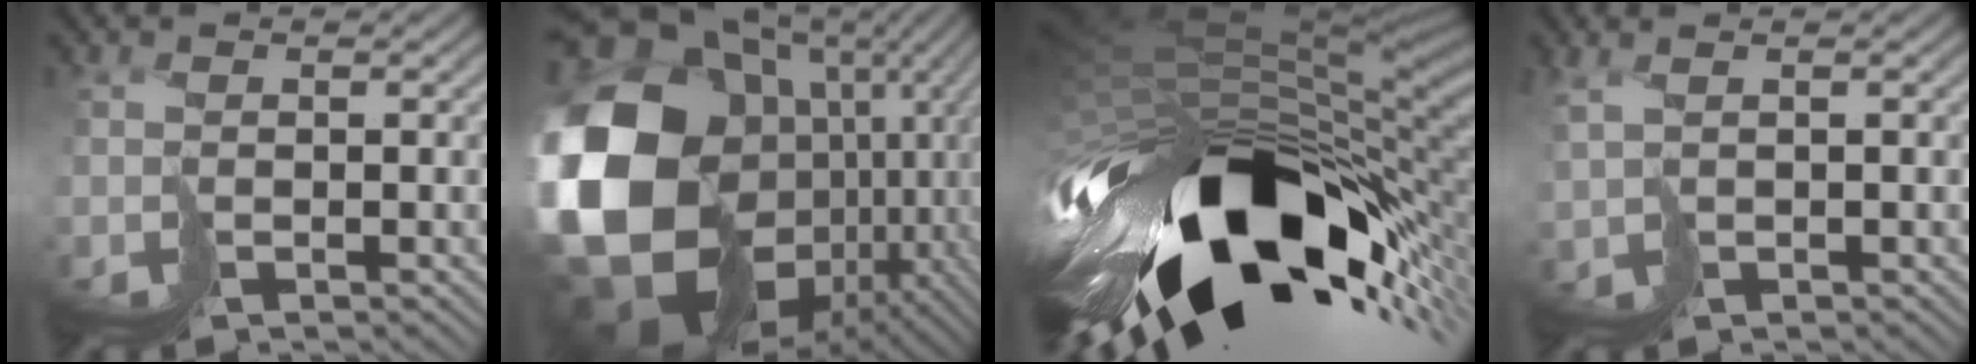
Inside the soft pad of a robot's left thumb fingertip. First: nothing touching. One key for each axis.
{"total": 20.7, "fx": -0.5, "fy": 16.3, "fz": 12.8, "tx": -0.254, "ty": -0.065, "tz": 0.026}
{"total": 15.9, "fx": -3.7, "fy": 8.3, "fz": 13.0, "tx": -0.241, "ty": -0.042, "tz": -0.043}
{"total": 2.2, "fx": 1.4, "fy": 0.3, "fz": 1.6, "tx": -0.046, "ty": -0.003, "tz": 0.031}